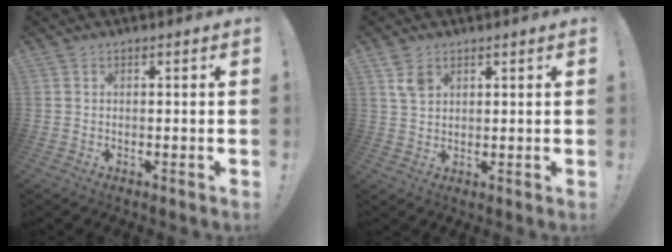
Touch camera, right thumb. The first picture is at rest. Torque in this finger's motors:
{"motor_torque": [0.06, -0.02, -0.08, 0.09, 0.13]}